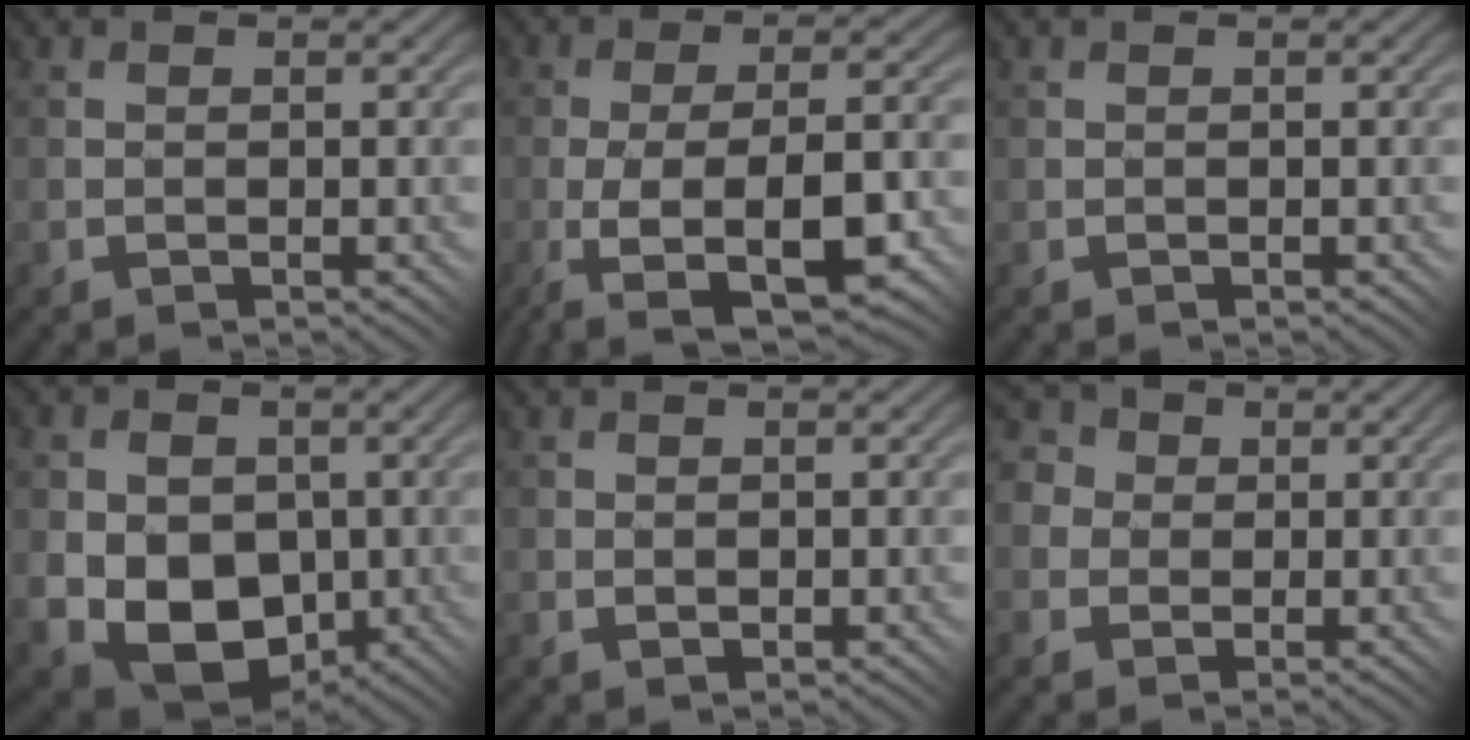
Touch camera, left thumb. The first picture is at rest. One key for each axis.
{"total": 10.5, "fx": -4.5, "fy": 3.0, "fz": 9.0, "tx": -0.165, "ty": 0.003, "tz": -0.071}
{"total": 0.0}
{"total": 12.4, "fx": -2.4, "fy": 9.3, "fz": 7.9, "tx": -0.134, "ty": -0.013, "tz": -0.057}
{"total": 0.7, "fx": 0.2, "fy": 0.5, "fz": 0.5, "tx": -0.009, "ty": -0.001, "tz": 0.005}
{"total": 8.0, "fx": 2.2, "fy": 7.0, "fz": 3.0, "tx": -0.106, "ty": 0.020, "tz": 0.020}